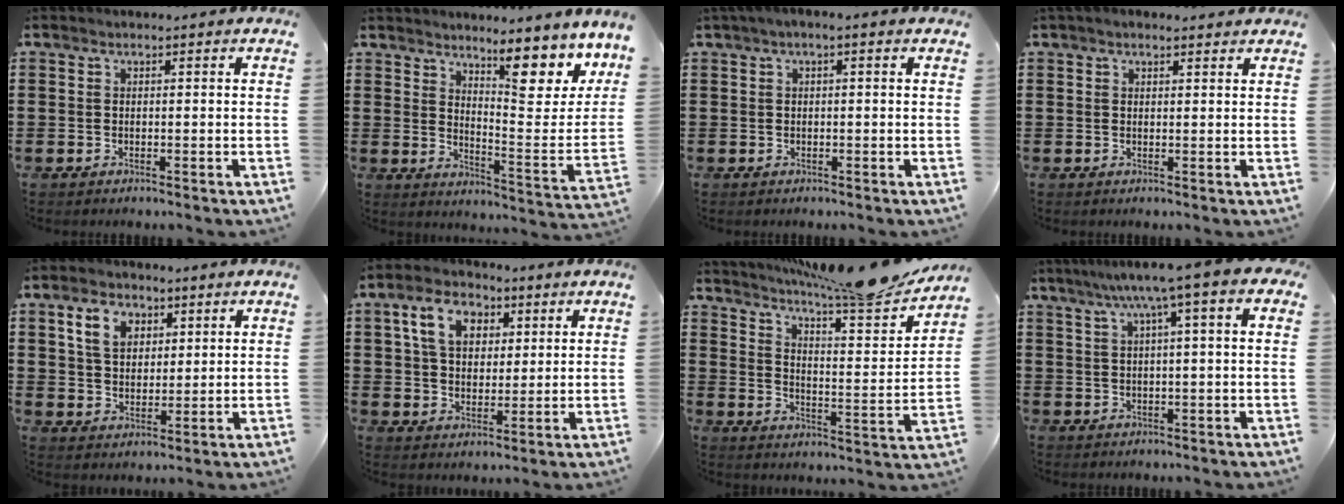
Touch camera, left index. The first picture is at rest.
{"total": 9.4, "force": [7.2, 1.8, 5.8], "torque": [-0.078, -0.061, 0.116]}
{"total": 1.0, "force": [-0.3, 0.2, 1.0], "torque": [-0.015, -0.002, -0.006]}
{"total": 1.5, "force": [1.3, 0.5, 0.5], "torque": [-0.012, 0.005, 0.025]}
{"total": 6.3, "force": [3.2, 4.2, 3.3], "torque": [-0.068, 0.011, 0.054]}
{"total": 7.8, "force": [3.5, 5.4, 4.5], "torque": [-0.088, 0.011, 0.058]}
{"total": 11.0, "force": [9.6, 0.2, 5.3], "torque": [-0.096, -0.064, 0.155]}
{"total": 6.3, "force": [2.7, -0.2, 5.7], "torque": [-0.117, -0.002, 0.040]}